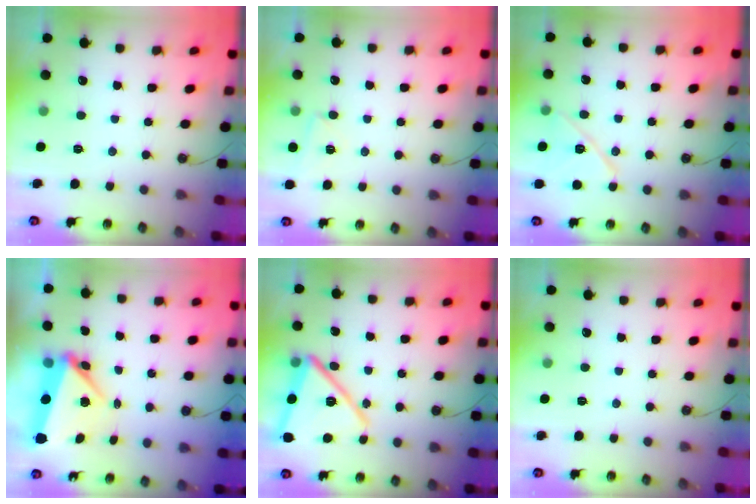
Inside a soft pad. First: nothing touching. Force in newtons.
{"total": 3.8, "press": 3.1, "slide": 2.3}
{"total": 12.3, "press": 12.3, "slide": 0.6}
{"total": 6.8, "press": 6.8, "slide": 0.2}
{"total": 17.9, "press": 17.7, "slide": 2.6}
{"total": 0.0}